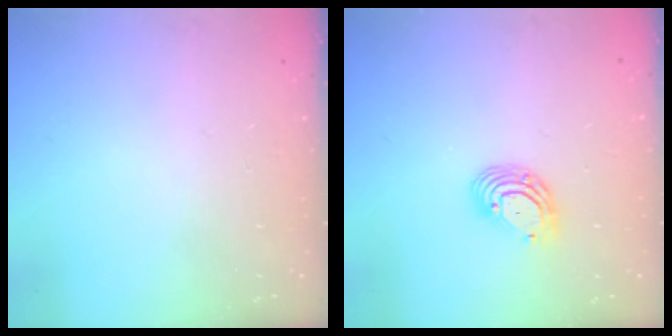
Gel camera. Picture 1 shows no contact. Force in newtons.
{"total": 7.3, "press": 7.2, "slide": 1.3}